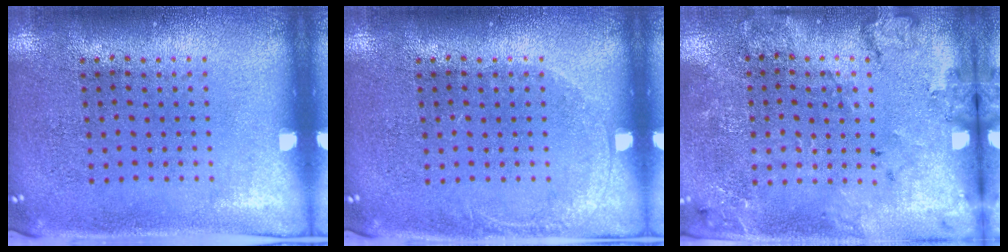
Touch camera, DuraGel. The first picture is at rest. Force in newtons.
{"total": 0.9, "press": 0.8, "slide": 0.2}
{"total": 1.8, "press": 1.7, "slide": 0.7}